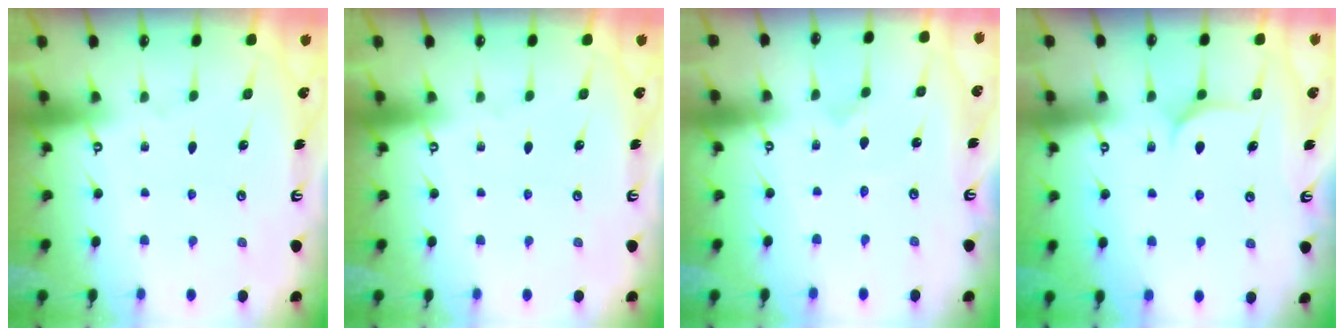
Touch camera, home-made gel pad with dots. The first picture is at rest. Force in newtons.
{"total": 0.0}
{"total": 0.0}
{"total": 5.6, "press": 5.6, "slide": 0.7}